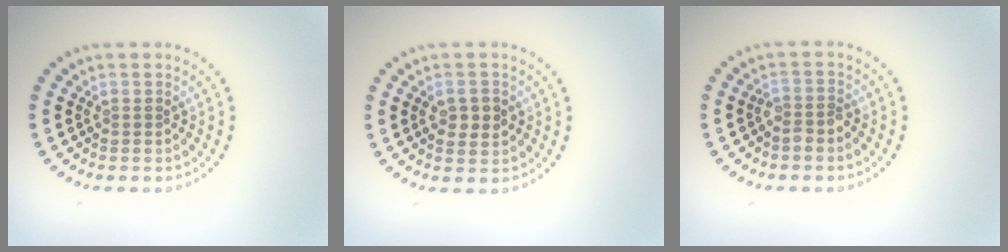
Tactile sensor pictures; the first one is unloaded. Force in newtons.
{"total": 2.3, "press": 2.3, "slide": 0.2}
{"total": 1.5, "press": 1.3, "slide": 0.9}